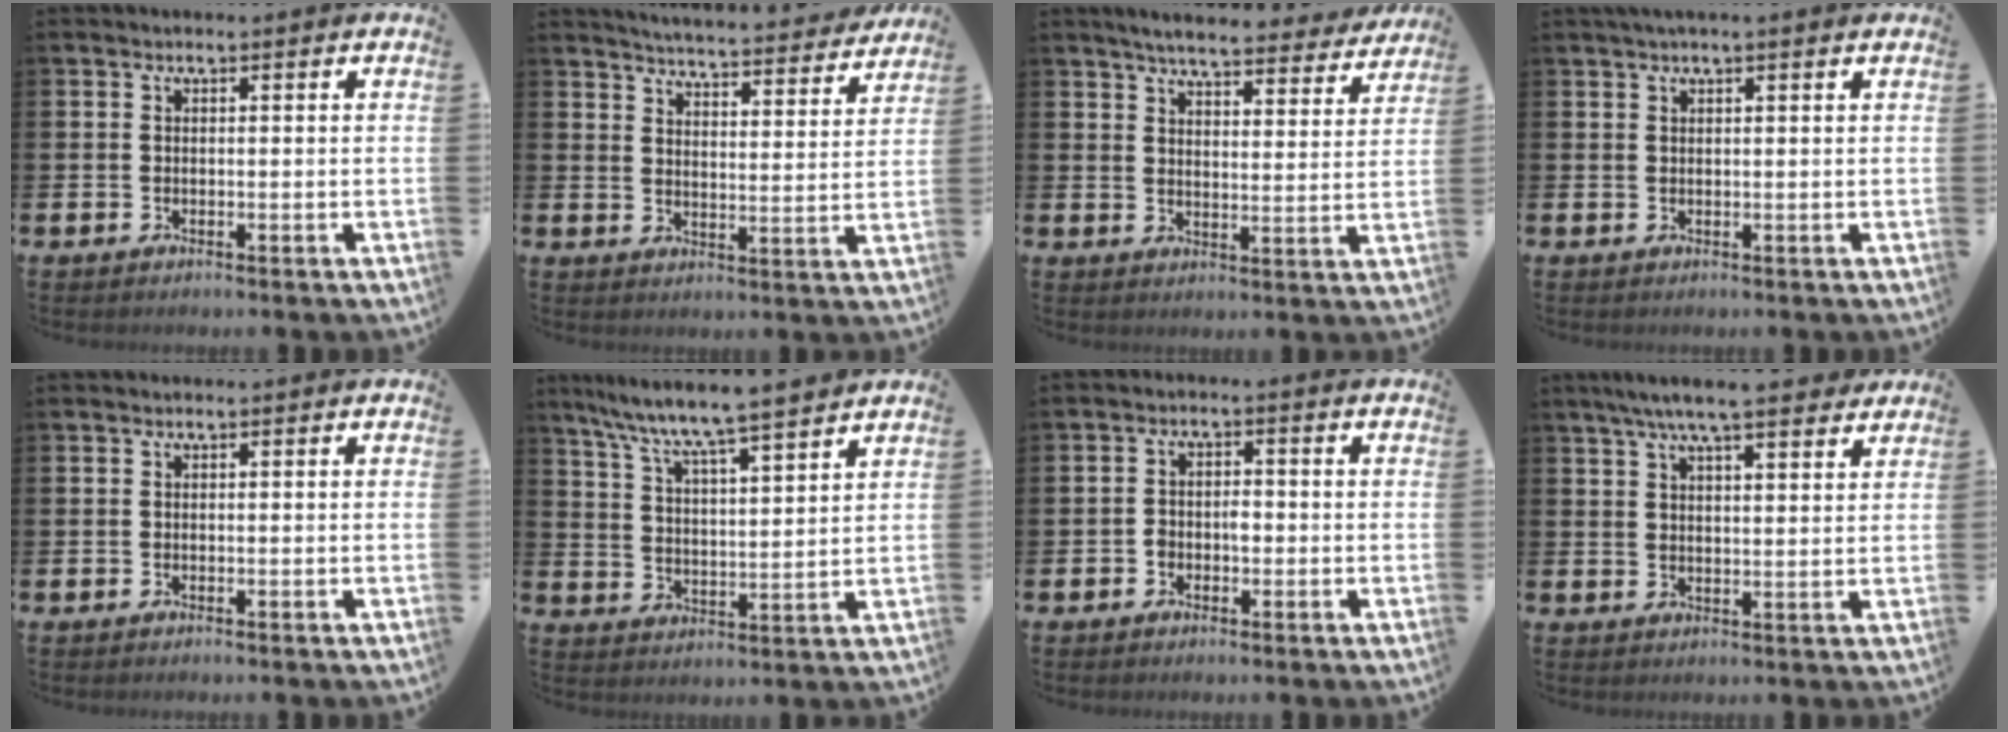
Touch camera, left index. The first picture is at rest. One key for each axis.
{"total": 5.4, "fx": 5.3, "fy": 0.0, "fz": 0.7, "tx": -0.034, "ty": -0.043, "tz": 0.090}
{"total": 5.5, "fx": 5.2, "fy": 0.6, "fz": 1.6, "tx": -0.040, "ty": -0.032, "tz": 0.087}
{"total": 1.6, "fx": 1.3, "fy": -0.1, "fz": 1.0, "tx": -0.019, "ty": 0.002, "tz": 0.023}
{"total": 0.0}
{"total": 8.3, "fx": 7.8, "fy": 0.0, "fz": 2.8, "tx": -0.090, "ty": -0.050, "tz": 0.136}
{"total": 2.0, "fx": -0.7, "fy": 1.5, "fz": 1.2, "tx": -0.015, "ty": 0.003, "tz": -0.018}
{"total": 7.1, "fx": 6.3, "fy": 0.8, "fz": 3.1, "tx": -0.069, "ty": -0.019, "tz": 0.113}